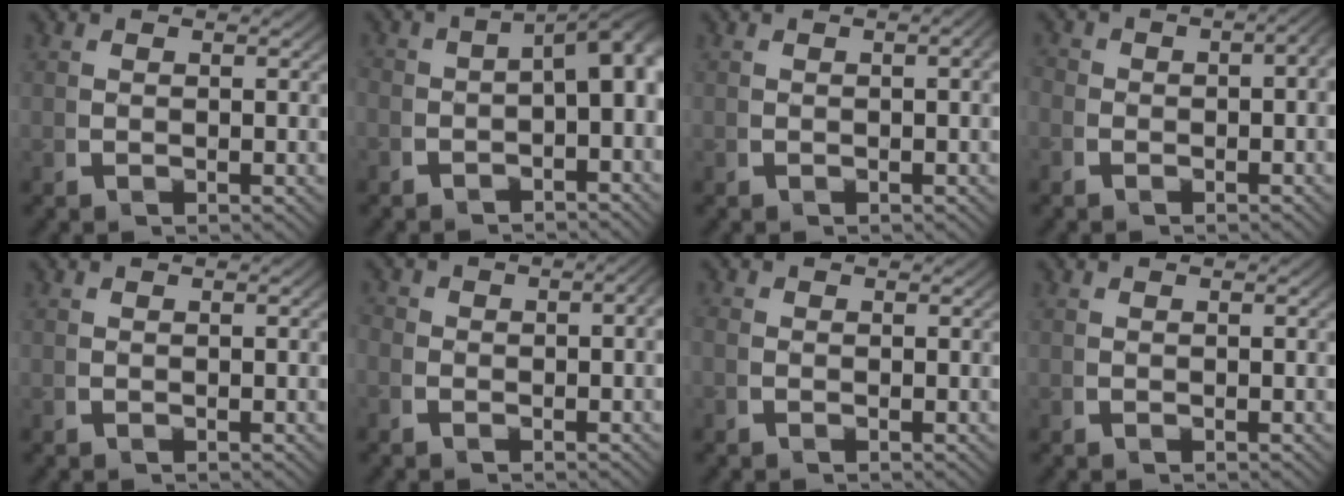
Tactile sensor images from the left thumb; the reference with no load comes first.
{"total": 5.8, "force": [-1.1, 3.1, 4.7], "torque": [-0.058, -0.011, -0.016]}
{"total": 1.0, "force": [-0.2, 0.3, 1.0], "torque": [-0.012, 0.004, -0.005]}
{"total": 3.1, "force": [-0.8, 2.1, 2.2], "torque": [-0.027, -0.001, -0.020]}
{"total": 0.0}
{"total": 2.2, "force": [-0.8, 1.6, 1.4], "torque": [-0.017, -0.003, -0.020]}
{"total": 0.6, "force": [-0.3, 0.5, 0.2], "torque": [-0.007, -0.005, -0.007]}
{"total": 0.0}